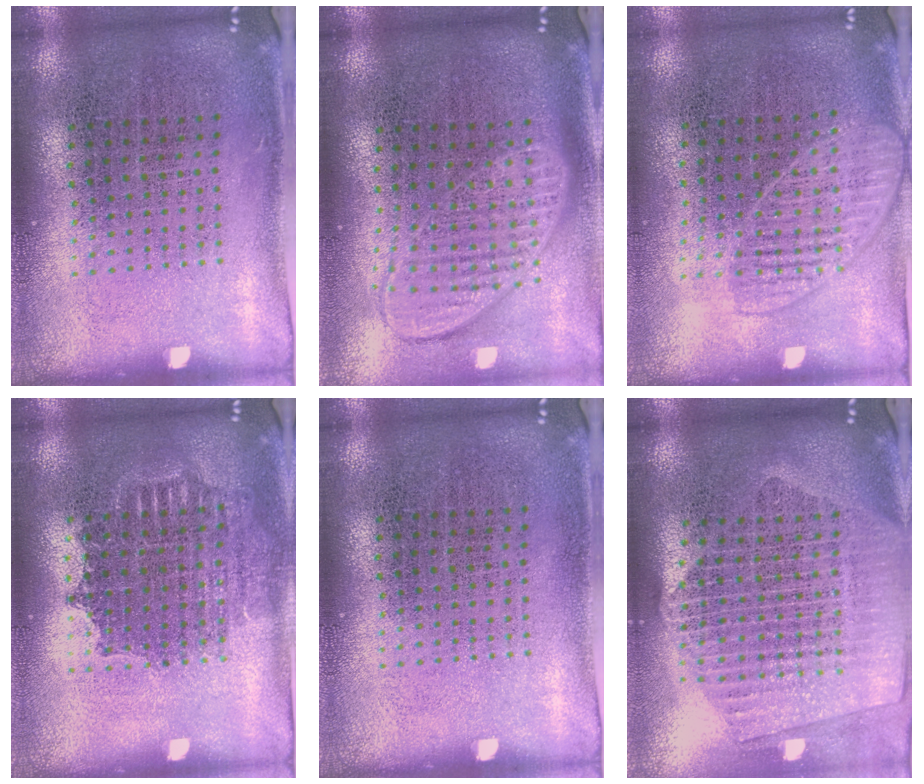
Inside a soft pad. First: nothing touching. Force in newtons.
{"total": 2.0, "press": 1.5, "slide": 1.2}
{"total": 1.3, "press": 1.2, "slide": 0.6}
{"total": 1.4, "press": 1.2, "slide": 0.7}
{"total": 0.0}
{"total": 2.4, "press": 2.1, "slide": 1.1}